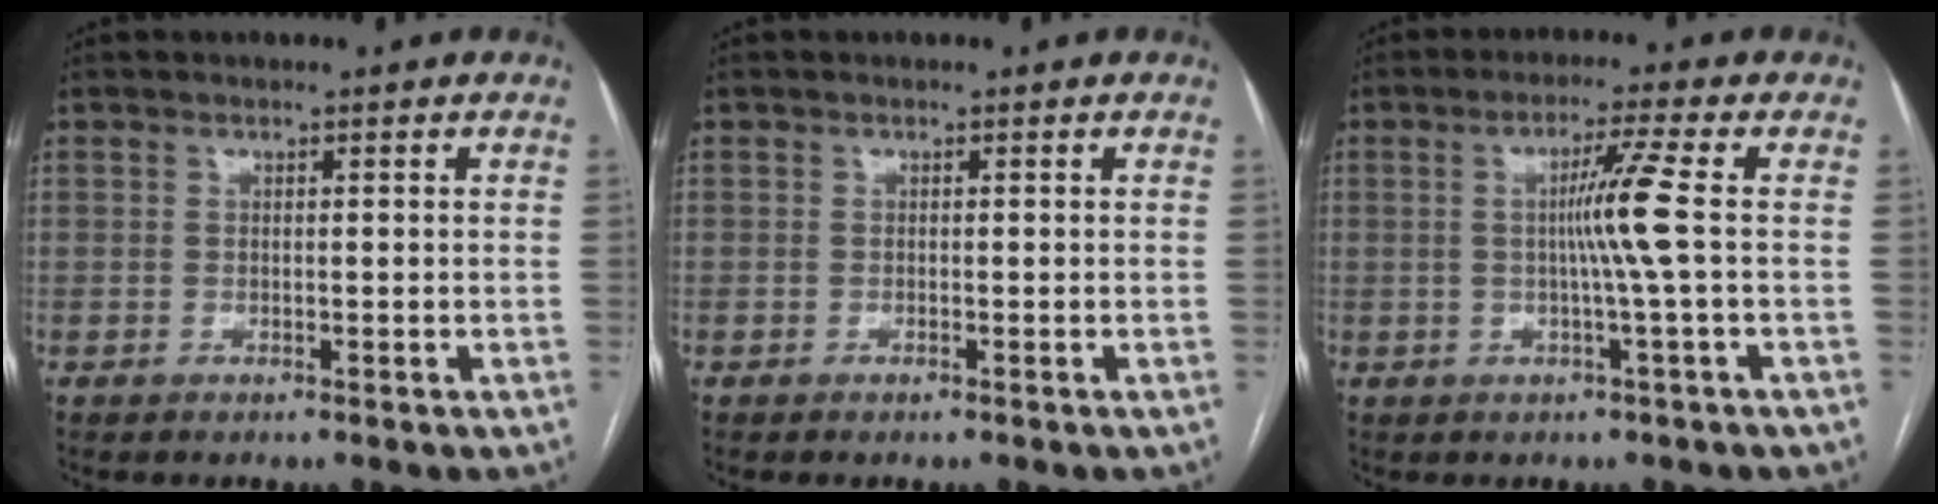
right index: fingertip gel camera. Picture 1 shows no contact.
{"total": 0.0}
{"total": 6.0, "force": [0.1, -1.8, 5.8], "torque": [-0.103, 0.001, 0.004]}